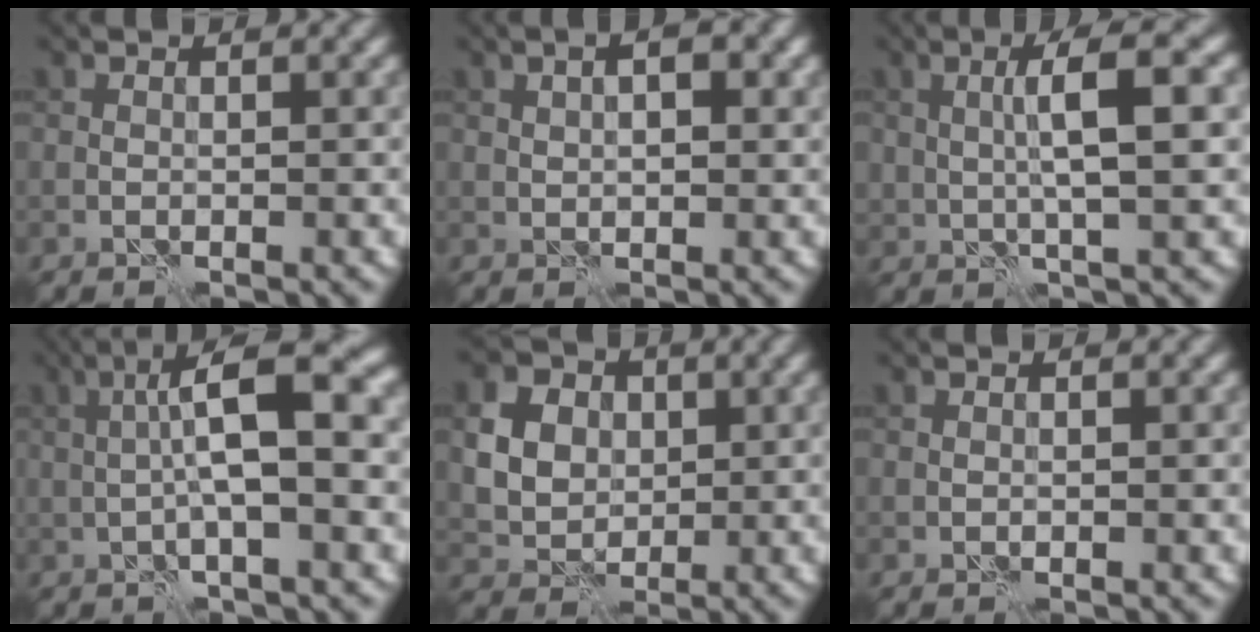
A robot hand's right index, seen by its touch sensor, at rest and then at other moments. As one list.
[{"total": 4.0, "force": [1.5, 2.0, 3.0], "torque": [-0.035, 0.017, 0.007]}, {"total": 5.1, "force": [0.8, 1.0, 5.0], "torque": [-0.088, 0.011, 0.014]}, {"total": 7.9, "force": [0.7, 1.8, 7.7], "torque": [-0.123, 0.021, 0.003]}, {"total": 8.7, "force": [2.5, 7.1, 4.3], "torque": [-0.079, 0.027, 0.036]}, {"total": 0.0}]